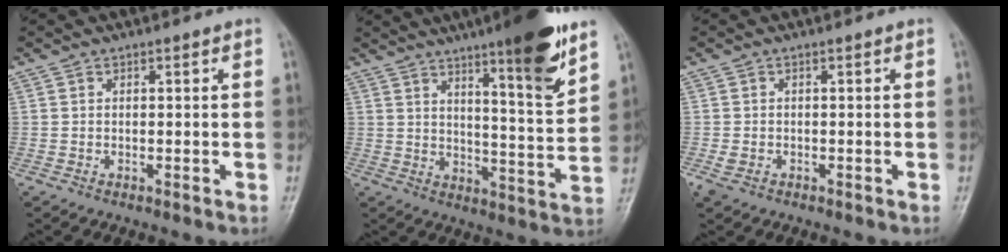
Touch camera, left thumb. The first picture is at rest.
{"total": 14.9, "force": [9.4, 1.8, 11.4], "torque": [-0.153, -0.059, 0.142]}
{"total": 1.7, "force": [-0.6, 1.1, 1.1], "torque": [-0.029, 0.001, -0.006]}